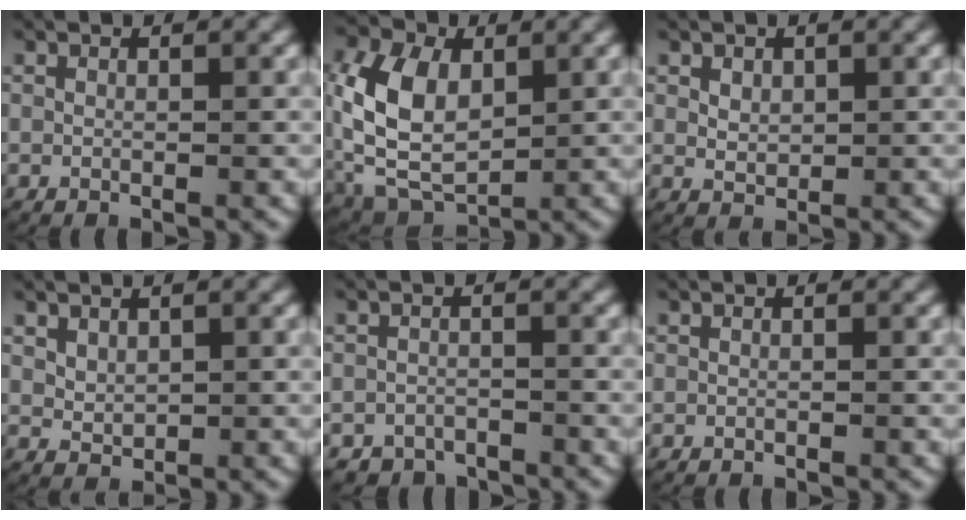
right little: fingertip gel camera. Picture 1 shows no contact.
{"total": 8.6, "force": [-0.1, 6.2, 5.9], "torque": [-0.158, -0.039, 0.016]}
{"total": 1.5, "force": [0.5, 1.1, 0.8], "torque": [-0.021, -0.007, 0.018]}
{"total": 1.7, "force": [0.9, 1.1, 0.8], "torque": [-0.017, -0.006, 0.028]}
{"total": 3.8, "force": [-3.5, 1.7, -0.1], "torque": [0.018, -0.011, -0.061]}
{"total": 0.0}